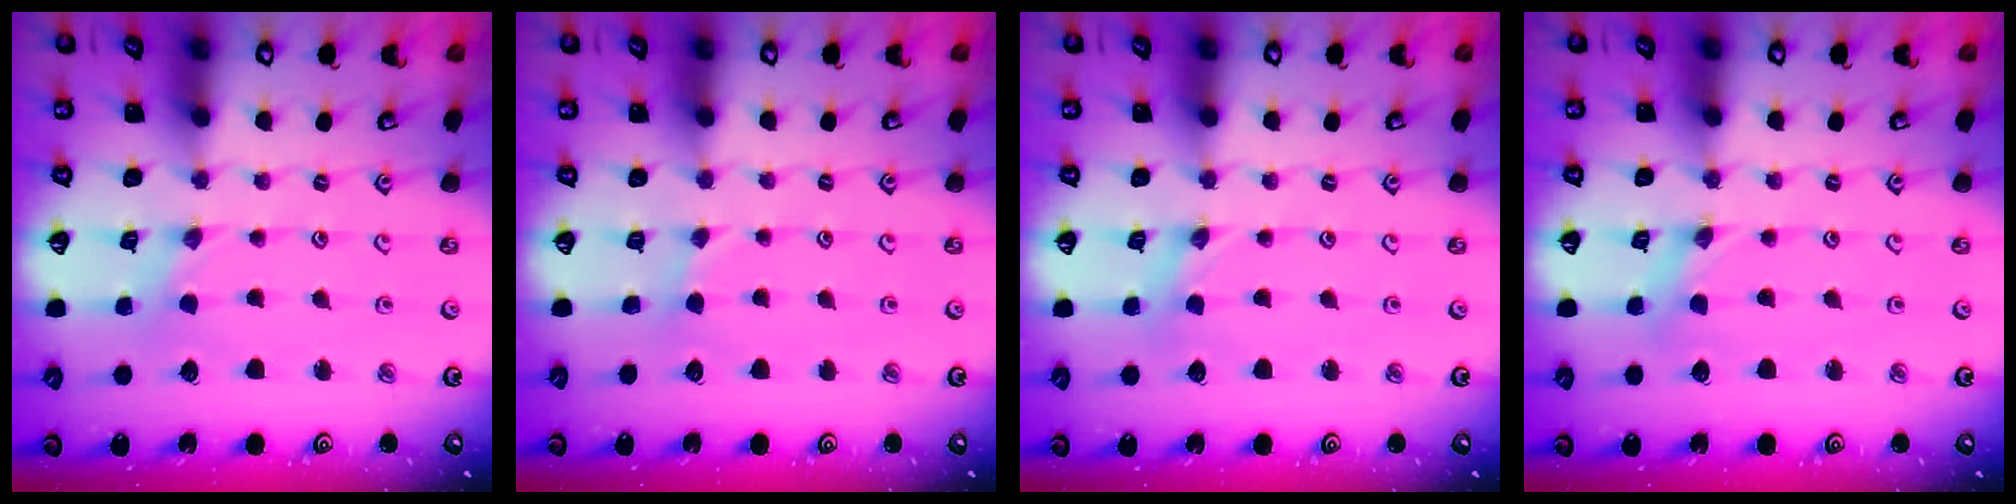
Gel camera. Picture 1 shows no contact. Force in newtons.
{"total": 1.1, "press": 1.1, "slide": 0.3}
{"total": 0.0}
{"total": 0.0}